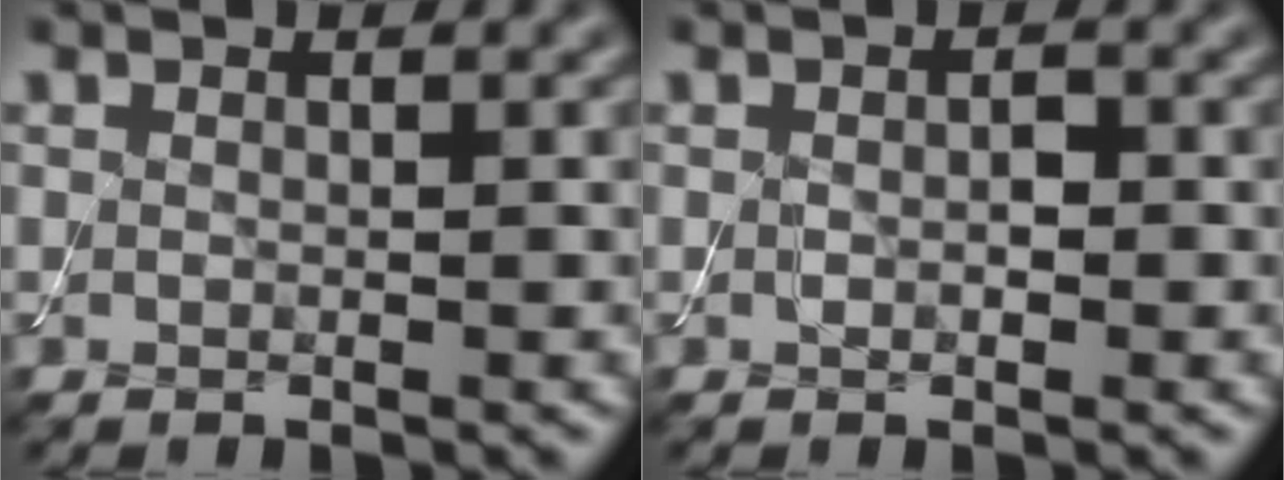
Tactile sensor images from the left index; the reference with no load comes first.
{"total": 1.3, "force": [-0.1, 0.8, 1.0], "torque": [-0.017, 0.000, -0.003]}